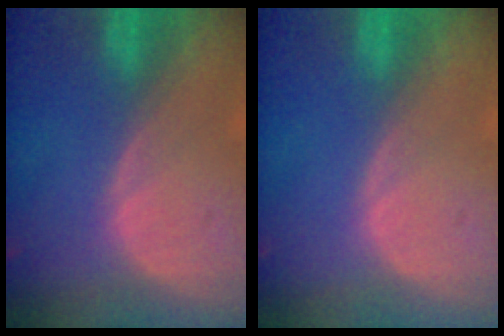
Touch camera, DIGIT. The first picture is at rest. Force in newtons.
{"total": 0.0}